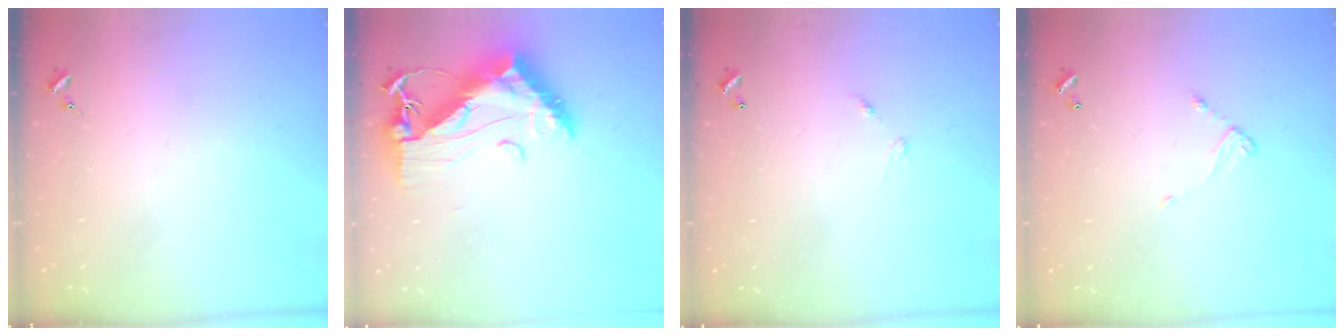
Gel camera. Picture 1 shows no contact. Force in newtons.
{"total": 19.1, "press": 19.0, "slide": 1.6}
{"total": 4.9, "press": 4.9, "slide": 0.3}
{"total": 4.9, "press": 4.9, "slide": 0.4}